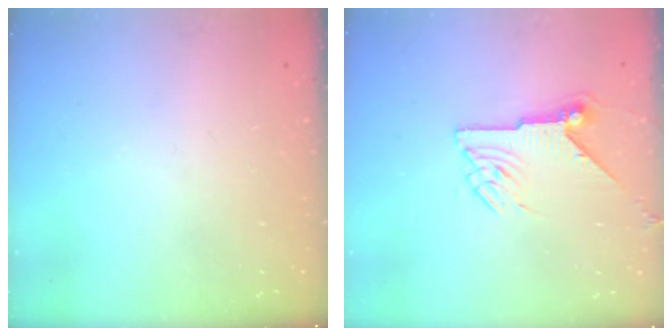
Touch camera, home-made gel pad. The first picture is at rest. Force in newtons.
{"total": 7.7, "press": 7.7, "slide": 0.3}